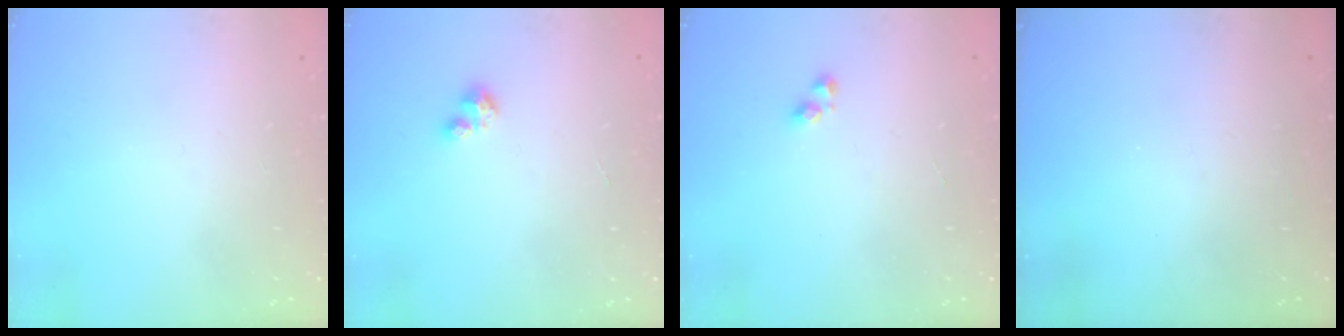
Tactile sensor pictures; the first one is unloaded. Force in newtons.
{"total": 3.3, "press": 3.3, "slide": 0.2}
{"total": 3.2, "press": 3.2, "slide": 0.3}
{"total": 0.0}